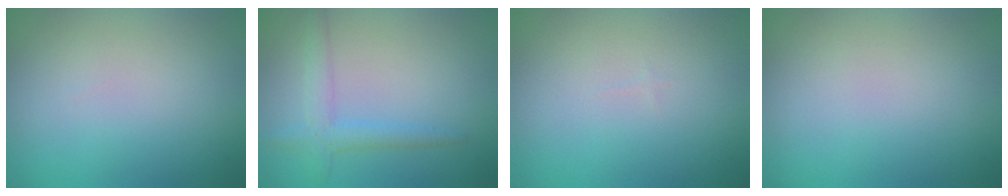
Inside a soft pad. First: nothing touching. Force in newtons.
{"total": 2.7, "press": 2.7, "slide": 0.0}
{"total": 0.0}
{"total": 0.0}